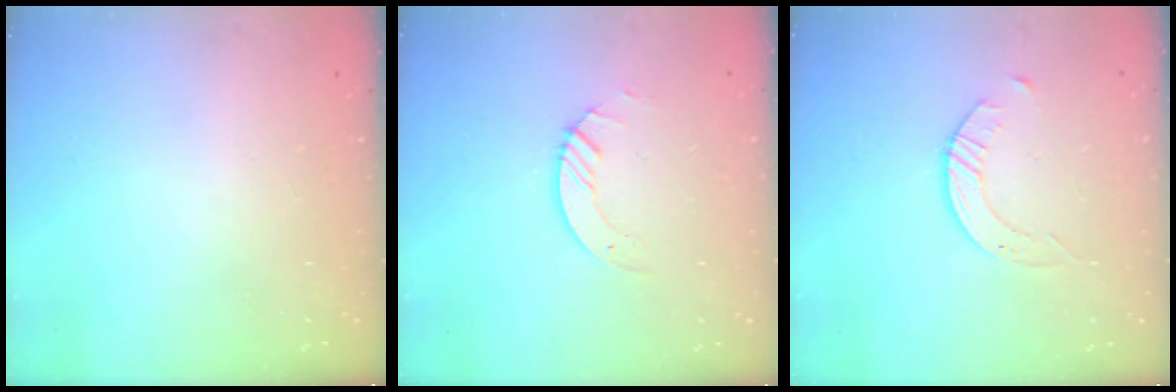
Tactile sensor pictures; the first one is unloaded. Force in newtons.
{"total": 2.8, "press": 2.8, "slide": 0.3}
{"total": 2.6, "press": 2.6, "slide": 0.3}